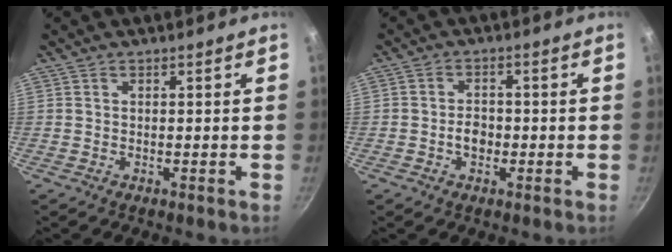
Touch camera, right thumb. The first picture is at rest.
{"total": 3.5, "force": [-1.0, 2.6, 2.1], "torque": [-0.020, 0.013, -0.017]}